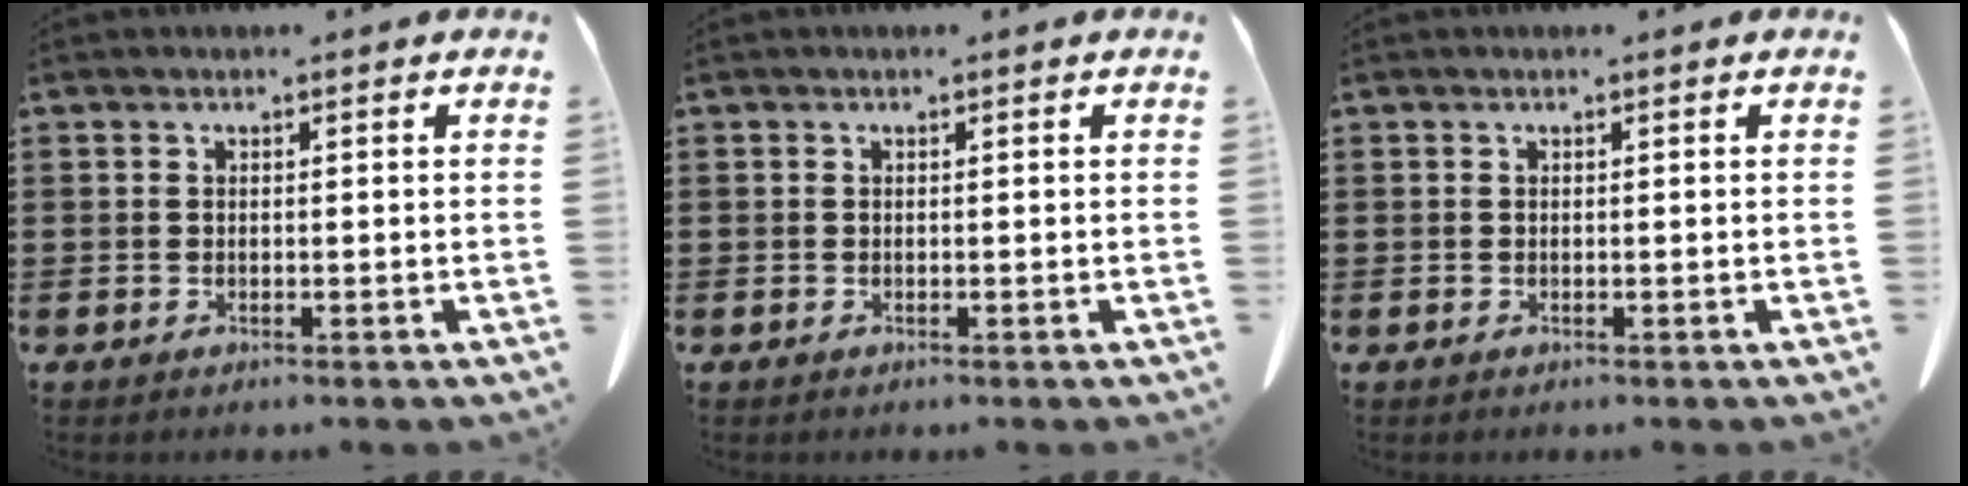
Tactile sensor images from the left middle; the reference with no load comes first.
{"total": 0.0}
{"total": 0.0}